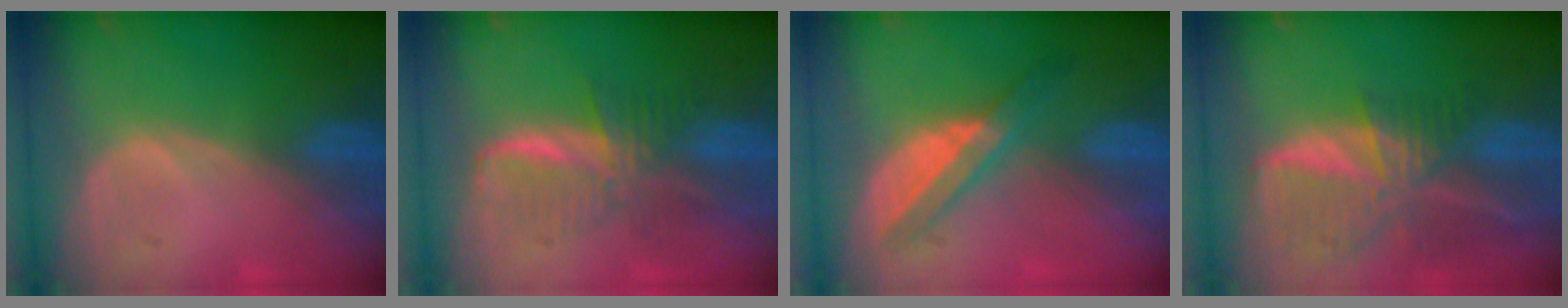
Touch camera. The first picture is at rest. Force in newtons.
{"total": 6.2, "press": 6.1, "slide": 0.6}
{"total": 5.9, "press": 5.2, "slide": 2.7}
{"total": 9.5, "press": 8.4, "slide": 4.6}